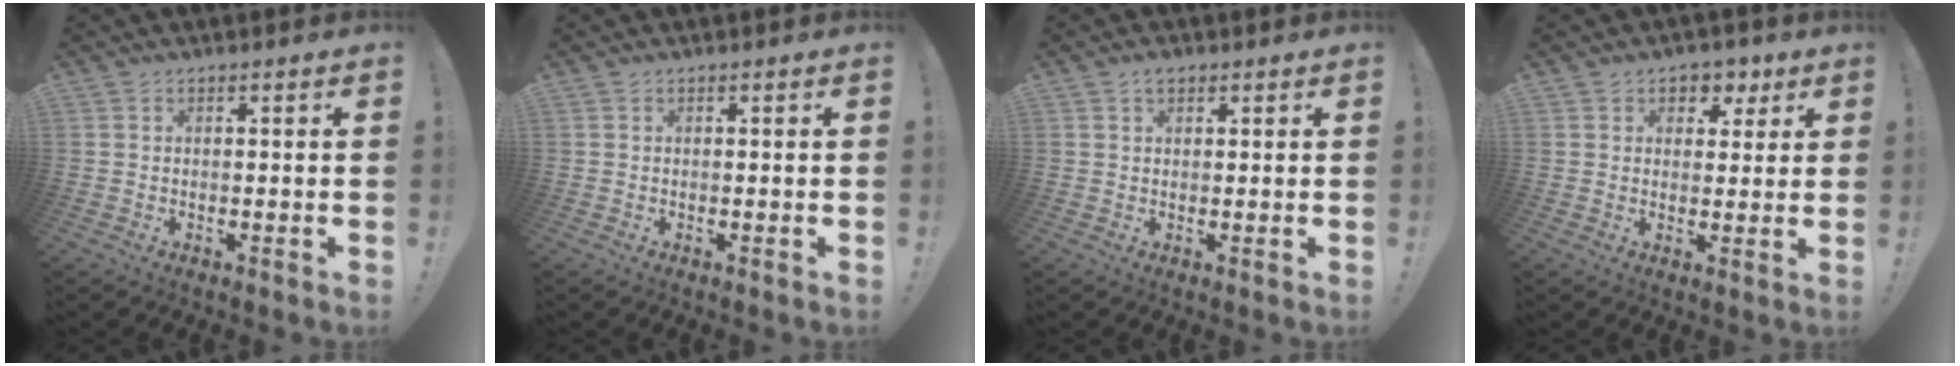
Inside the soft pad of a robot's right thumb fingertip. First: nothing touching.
{"total": 0.0}
{"total": 2.1, "force": [1.2, 1.1, 1.2], "torque": [-0.020, 0.000, 0.023]}
{"total": 5.2, "force": [2.6, 4.3, 1.5], "torque": [-0.014, -0.013, 0.048]}